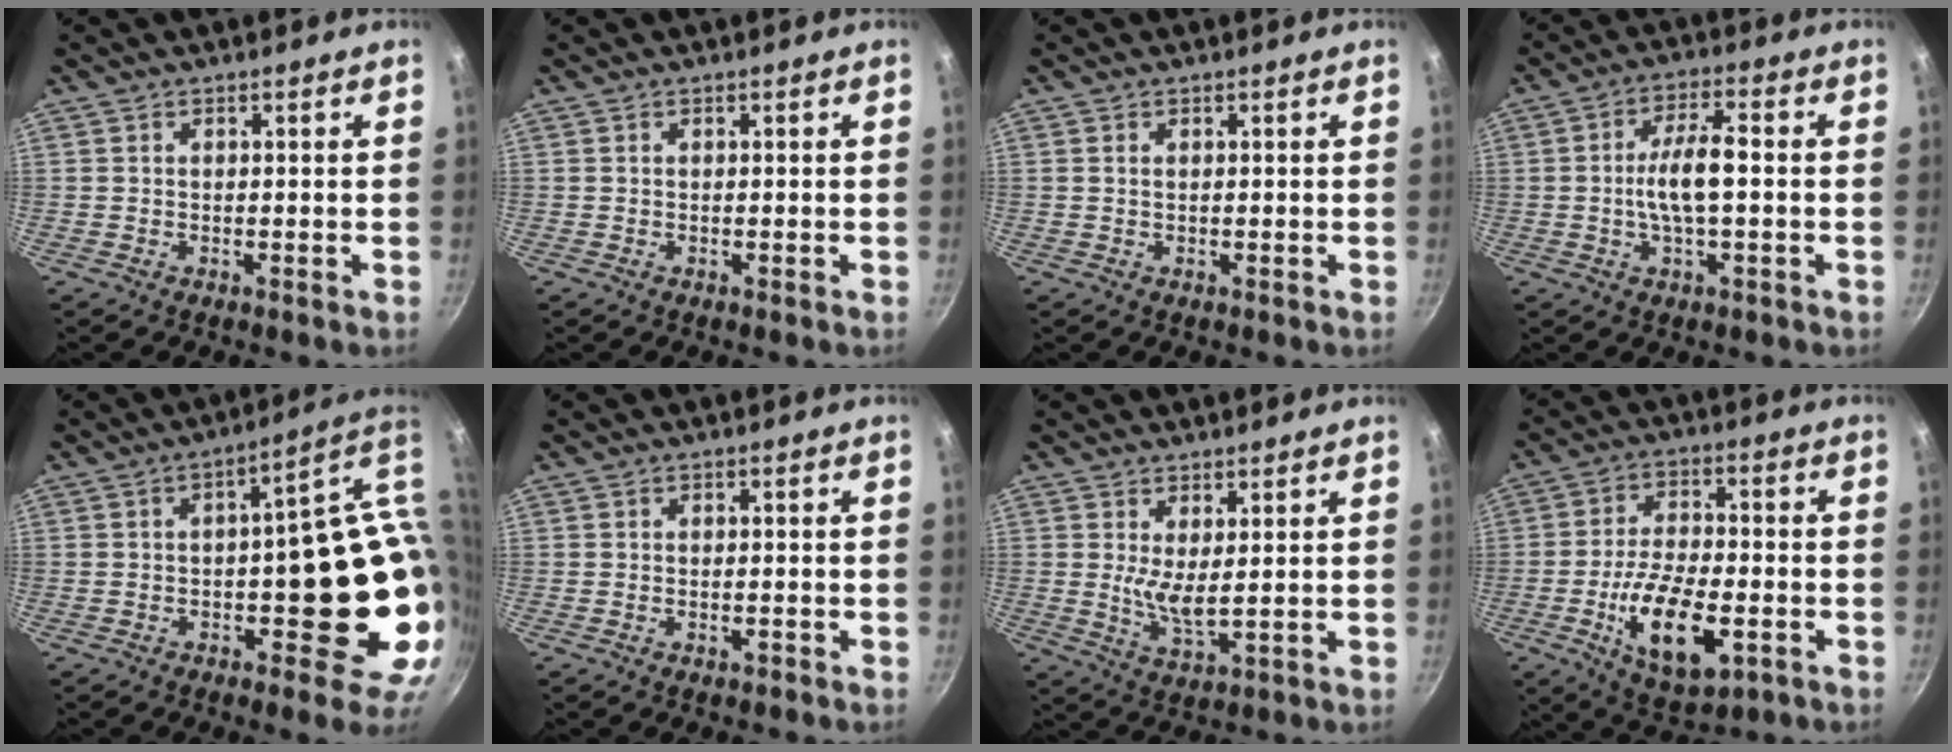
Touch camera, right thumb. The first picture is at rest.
{"total": 0.0}
{"total": 0.5, "force": [0.2, 0.3, 0.4], "torque": [-0.008, 0.000, 0.003]}
{"total": 8.2, "force": [-0.5, 2.7, 7.7], "torque": [-0.141, 0.020, -0.012]}
{"total": 19.2, "force": [0.4, 7.7, 17.5], "torque": [-0.170, 0.004, 0.017]}
{"total": 1.0, "force": [-0.6, 0.4, 0.7], "torque": [-0.012, 0.003, -0.010]}
{"total": 5.1, "force": [1.4, 1.6, 4.6], "torque": [-0.082, -0.030, 0.030]}
{"total": 15.1, "force": [-4.6, 6.9, 12.5], "torque": [-0.210, 0.015, -0.074]}